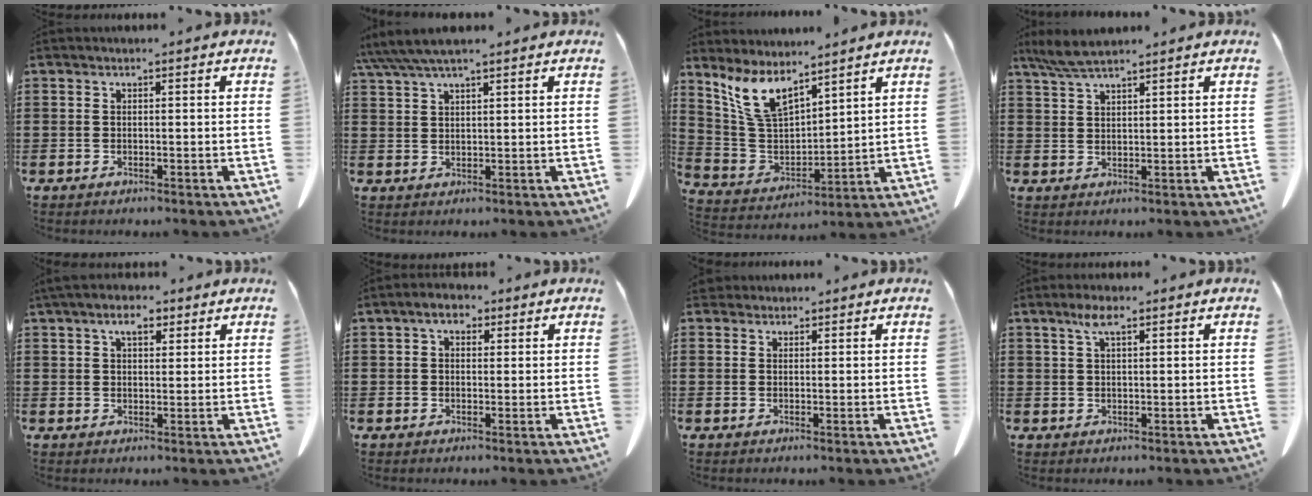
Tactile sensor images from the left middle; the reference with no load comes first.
{"total": 4.2, "force": [3.4, 0.5, 2.5], "torque": [-0.056, -0.005, 0.063]}
{"total": 9.1, "force": [7.1, 2.9, 4.9], "torque": [-0.119, -0.023, 0.133]}
{"total": 4.2, "force": [3.4, 0.7, 2.3], "torque": [-0.055, -0.002, 0.065]}
{"total": 4.4, "force": [2.8, 2.0, 2.7], "torque": [-0.055, 0.008, 0.046]}
{"total": 3.1, "force": [1.8, 1.6, 1.9], "torque": [-0.037, 0.007, 0.029]}
{"total": 1.6, "force": [1.4, 0.7, 0.3], "torque": [-0.011, 0.004, 0.029]}
{"total": 2.9, "force": [1.5, 1.0, 2.3], "torque": [-0.052, 0.007, 0.026]}